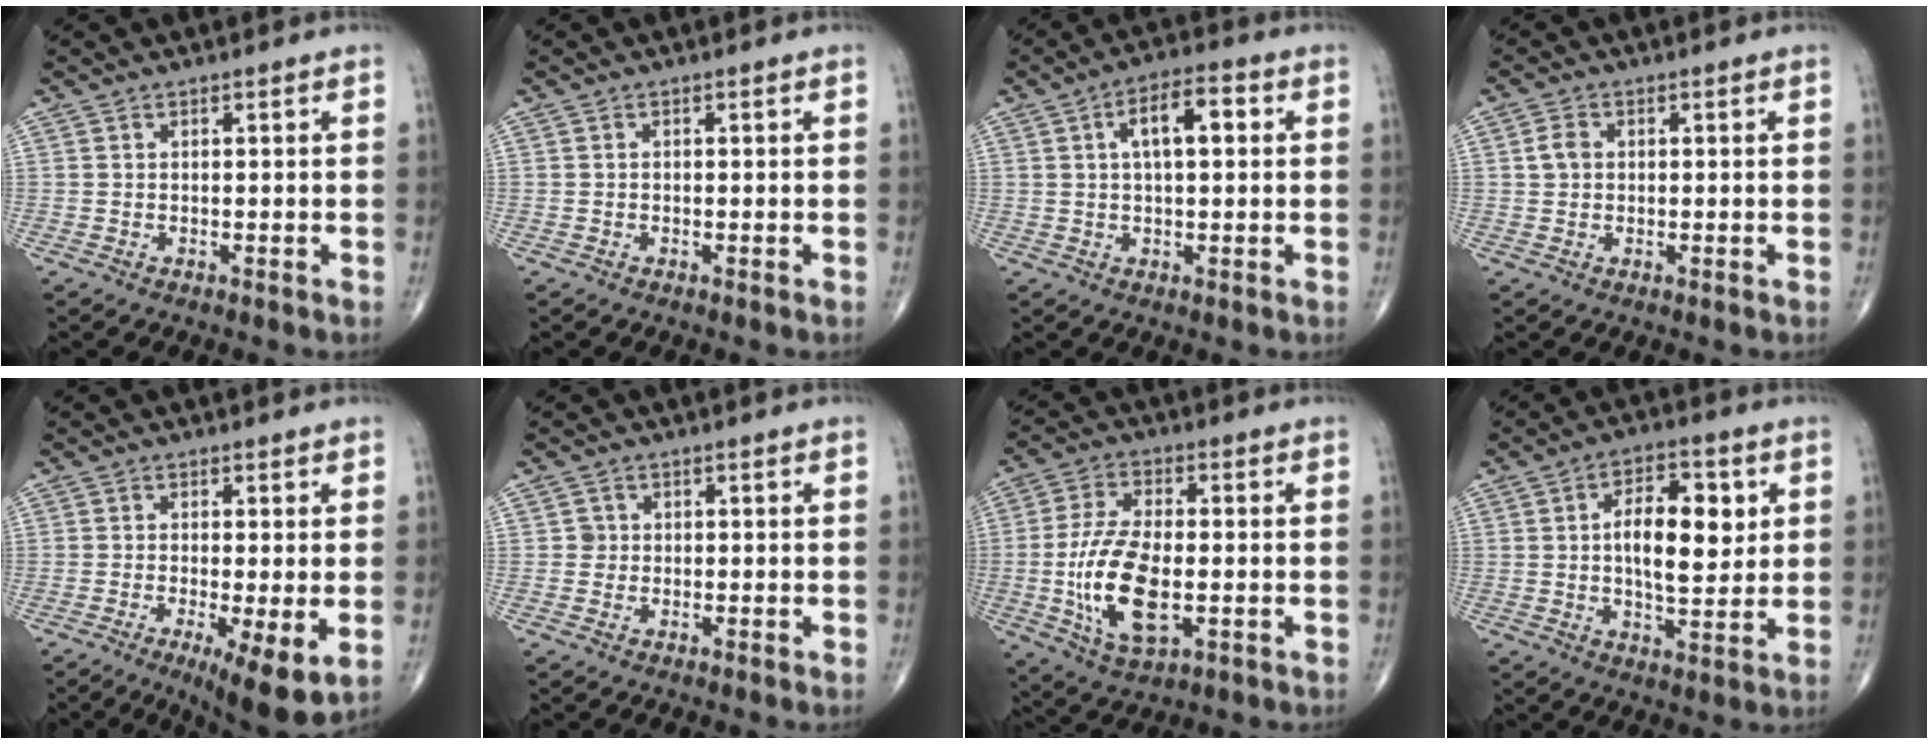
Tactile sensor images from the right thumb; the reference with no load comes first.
{"total": 0.0}
{"total": 8.2, "force": [1.9, 3.5, 7.2], "torque": [-0.106, 0.017, 0.024]}
{"total": 2.7, "force": [0.4, 2.1, 1.6], "torque": [-0.027, 0.006, 0.005]}
{"total": 9.2, "force": [-2.7, 2.3, 8.5], "torque": [-0.138, -0.022, -0.043]}
{"total": 1.4, "force": [0.0, 1.4, 0.2], "torque": [0.007, 0.004, -0.002]}
{"total": 14.6, "force": [-2.3, 6.8, 12.7], "torque": [-0.252, -0.002, -0.037]}
{"total": 11.9, "force": [2.1, 5.6, 10.2], "torque": [-0.137, -0.004, 0.030]}